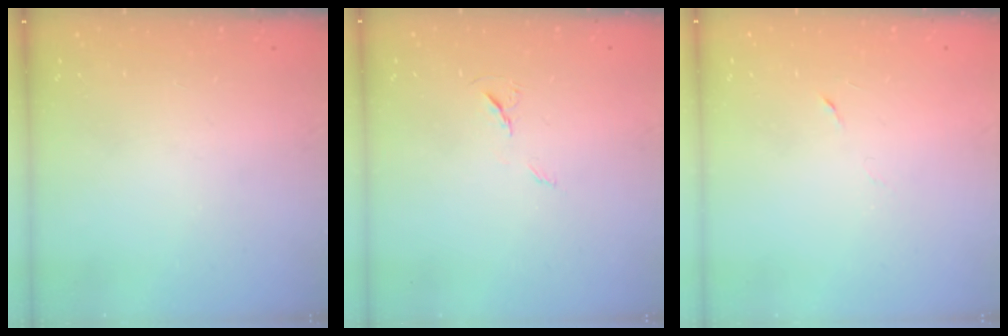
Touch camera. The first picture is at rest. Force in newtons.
{"total": 5.8, "press": 5.4, "slide": 2.2}
{"total": 2.9, "press": 2.7, "slide": 1.0}